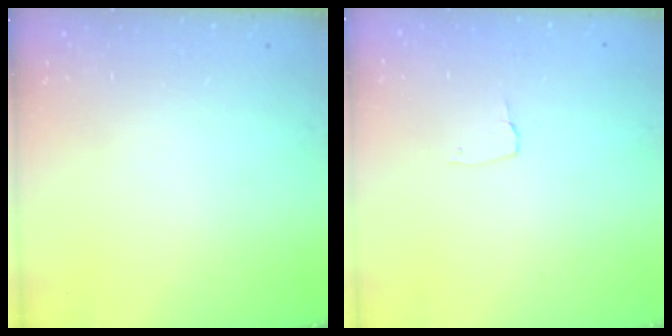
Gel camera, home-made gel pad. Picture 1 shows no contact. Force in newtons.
{"total": 2.7, "press": 2.7, "slide": 0.3}